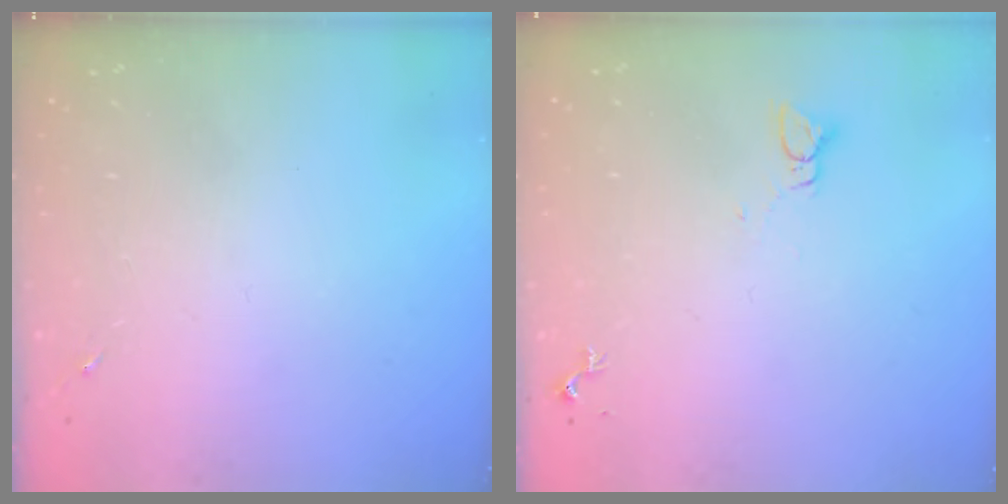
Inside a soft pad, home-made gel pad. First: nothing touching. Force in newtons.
{"total": 2.2, "press": 2.2, "slide": 0.1}